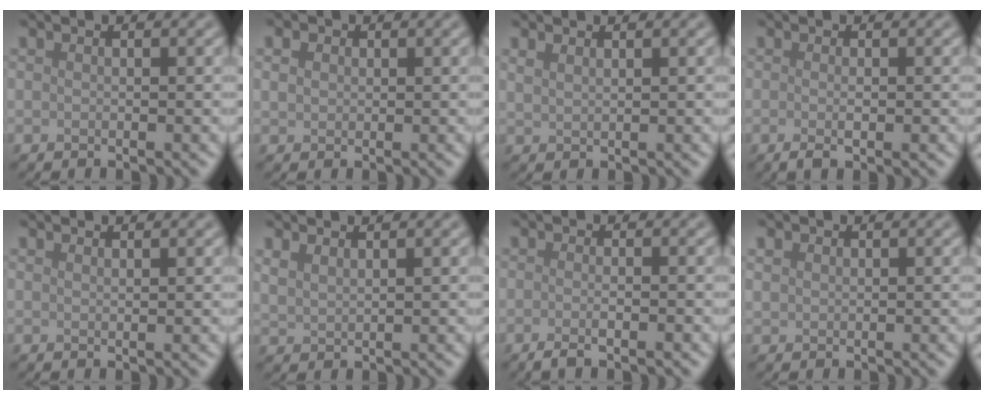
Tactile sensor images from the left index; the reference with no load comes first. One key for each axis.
{"total": 1.3, "fx": 0.4, "fy": 1.1, "fz": 0.5, "tx": -0.010, "ty": 0.003, "tz": 0.006}
{"total": 1.2, "fx": 1.0, "fy": 0.4, "fz": 0.5, "tx": -0.011, "ty": 0.002, "tz": 0.018}
{"total": 1.7, "fx": -0.4, "fy": 0.3, "fz": 1.6, "tx": -0.026, "ty": -0.004, "tz": -0.008}
{"total": 1.0, "fx": 0.8, "fy": 0.3, "fz": 0.5, "tx": 0.001, "ty": 0.000, "tz": 0.008}
{"total": 1.5, "fx": 1.4, "fy": 0.4, "fz": 0.6, "tx": -0.017, "ty": 0.004, "tz": 0.031}
{"total": 2.2, "fx": -1.0, "fy": 0.6, "fz": 1.9, "tx": -0.022, "ty": 0.000, "tz": -0.022}
{"total": 1.0, "fx": 0.6, "fy": 0.7, "fz": 0.3, "tx": -0.006, "ty": 0.003, "tz": 0.012}